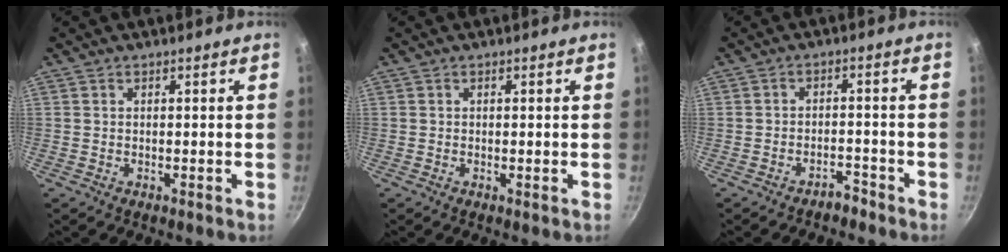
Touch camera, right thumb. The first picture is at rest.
{"total": 0.0}
{"total": 2.8, "force": [-2.4, 1.2, 0.9], "torque": [0.000, 0.032, -0.032]}